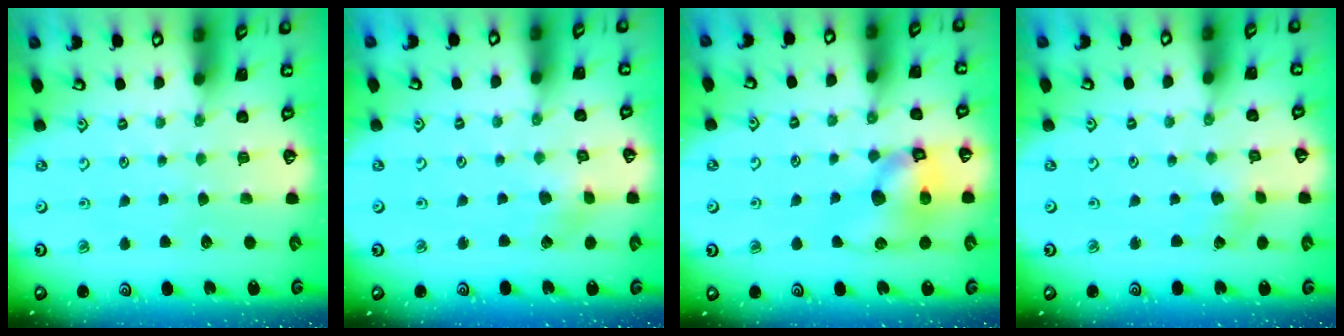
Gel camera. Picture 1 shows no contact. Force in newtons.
{"total": 2.7, "press": 2.7, "slide": 0.1}
{"total": 11.8, "press": 11.6, "slide": 1.8}
{"total": 1.5, "press": 1.5, "slide": 0.1}